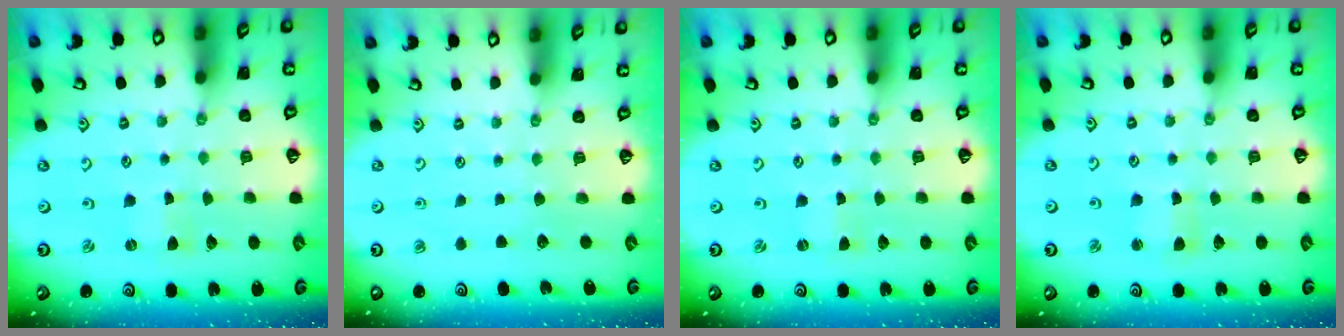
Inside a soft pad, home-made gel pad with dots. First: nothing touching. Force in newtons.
{"total": 0.0}
{"total": 0.0}
{"total": 2.0, "press": 2.0, "slide": 0.3}